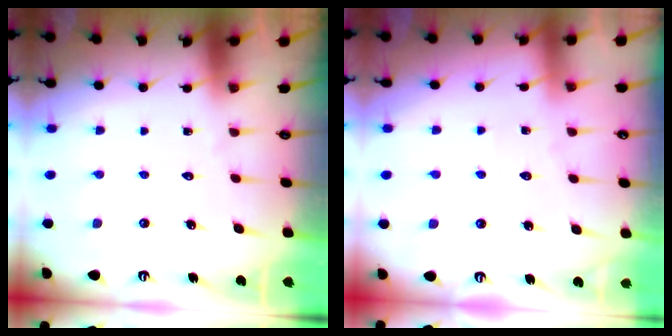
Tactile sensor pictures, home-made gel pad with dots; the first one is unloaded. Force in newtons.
{"total": 2.9, "press": 2.9, "slide": 0.4}